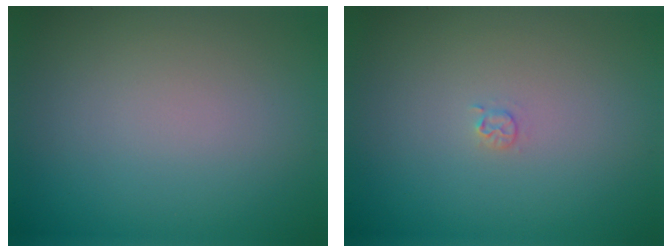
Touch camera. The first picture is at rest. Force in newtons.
{"total": 0.7, "press": 0.7, "slide": 0.1}